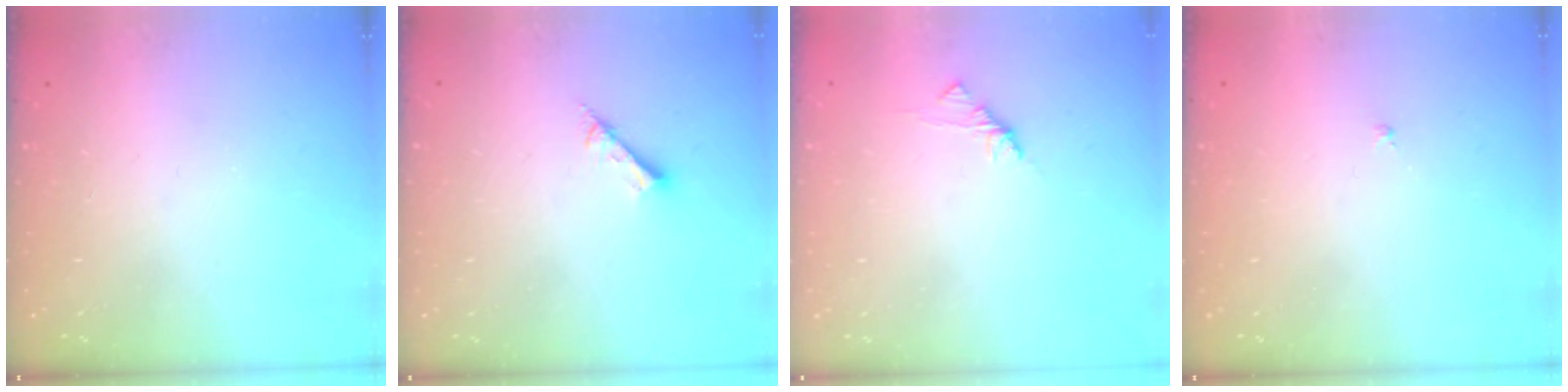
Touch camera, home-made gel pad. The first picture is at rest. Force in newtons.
{"total": 3.3, "press": 3.3, "slide": 0.0}
{"total": 1.9, "press": 1.7, "slide": 0.6}
{"total": 1.0, "press": 0.9, "slide": 0.3}